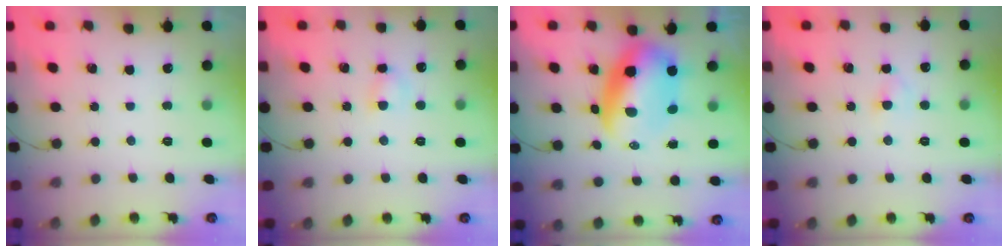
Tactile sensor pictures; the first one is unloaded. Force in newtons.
{"total": 3.8, "press": 3.6, "slide": 1.2}
{"total": 10.8, "press": 10.4, "slide": 2.7}
{"total": 2.9, "press": 2.7, "slide": 0.9}